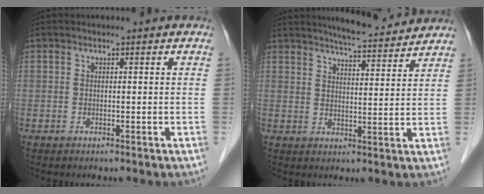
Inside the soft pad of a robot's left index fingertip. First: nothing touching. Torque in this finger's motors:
{"motor_torque": [0.72, -0.95, 0.42, 0.09]}